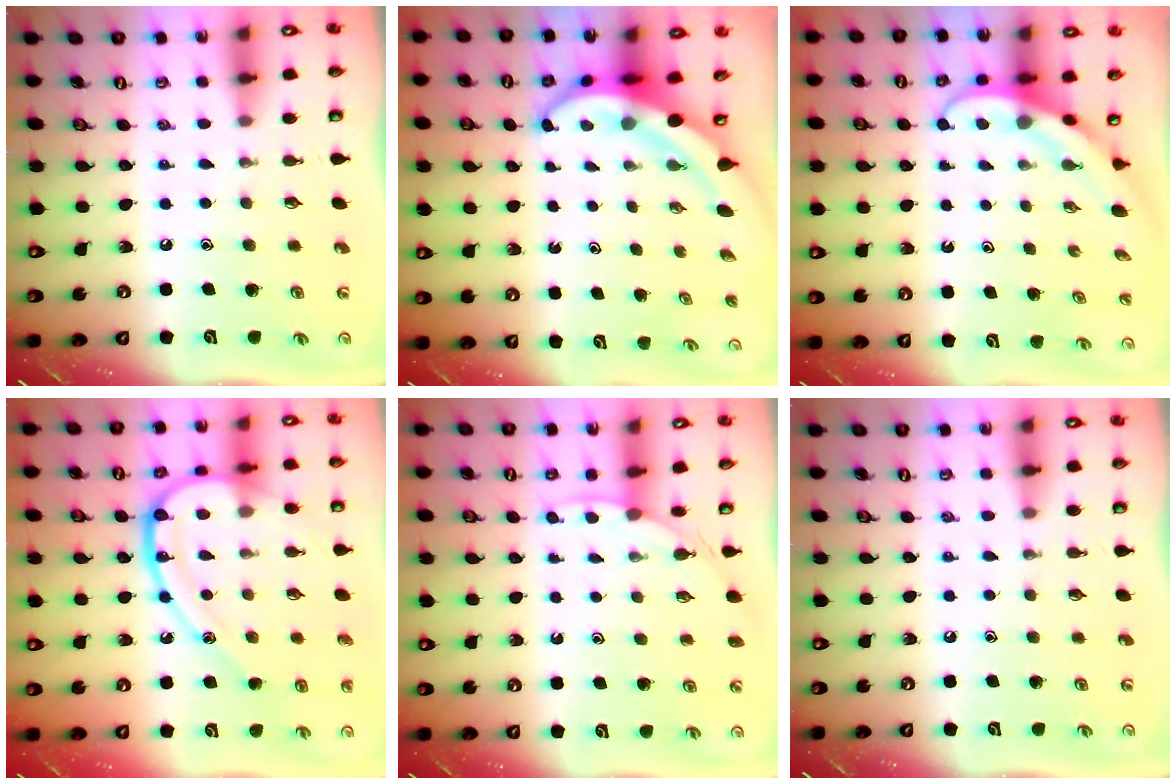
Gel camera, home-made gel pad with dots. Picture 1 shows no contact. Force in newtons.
{"total": 6.2, "press": 6.0, "slide": 1.5}
{"total": 3.9, "press": 3.9, "slide": 0.3}
{"total": 17.7, "press": 17.7, "slide": 1.3}
{"total": 2.9, "press": 2.9, "slide": 0.4}
{"total": 0.0}